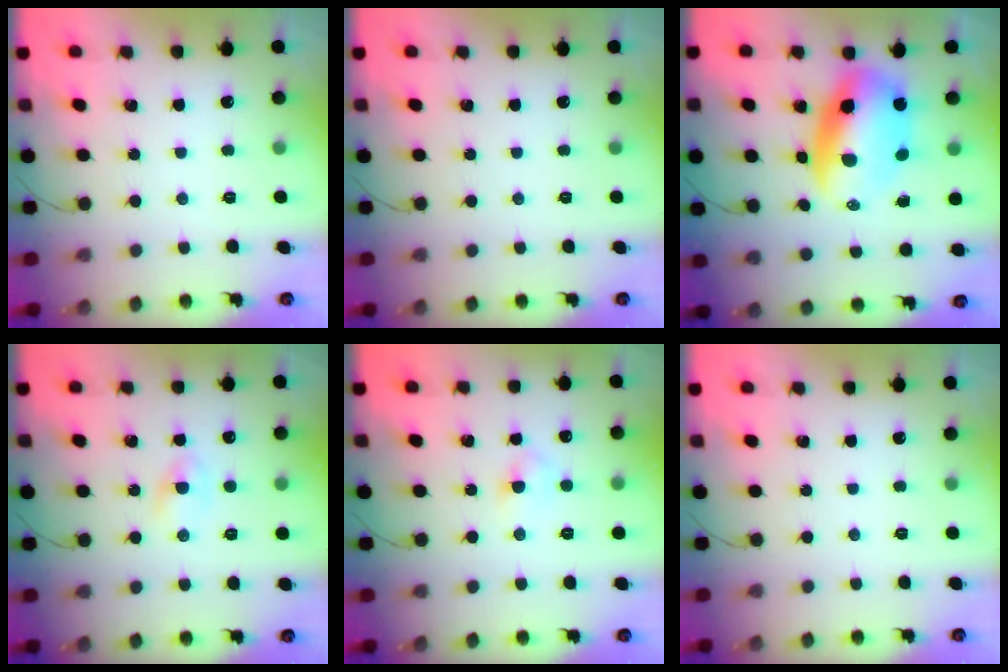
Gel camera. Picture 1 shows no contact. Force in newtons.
{"total": 0.0}
{"total": 11.9, "press": 11.5, "slide": 3.0}
{"total": 1.6, "press": 1.4, "slide": 0.8}
{"total": 3.9, "press": 3.7, "slide": 1.2}
{"total": 0.0}